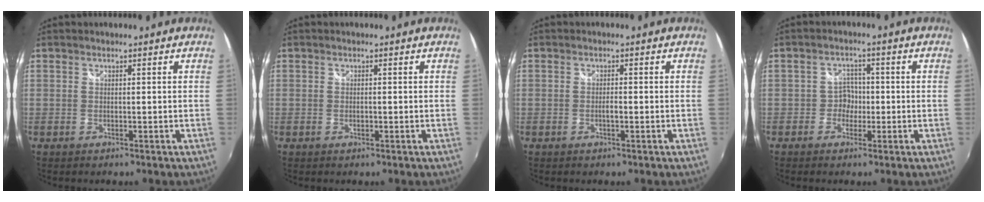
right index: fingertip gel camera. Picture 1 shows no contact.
{"total": 0.8, "force": [-0.2, 0.4, 0.6], "torque": [-0.012, 0.000, -0.004]}
{"total": 1.3, "force": [-0.5, 0.3, 1.1], "torque": [-0.022, 0.001, -0.009]}
{"total": 3.2, "force": [-1.3, 2.9, 0.6], "torque": [-0.006, 0.012, -0.025]}